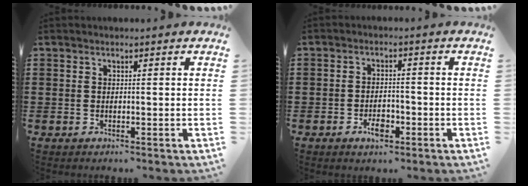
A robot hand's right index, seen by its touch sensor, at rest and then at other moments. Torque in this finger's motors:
{"motor_torque": [1.00, 1.14, 0.06, 0.06]}